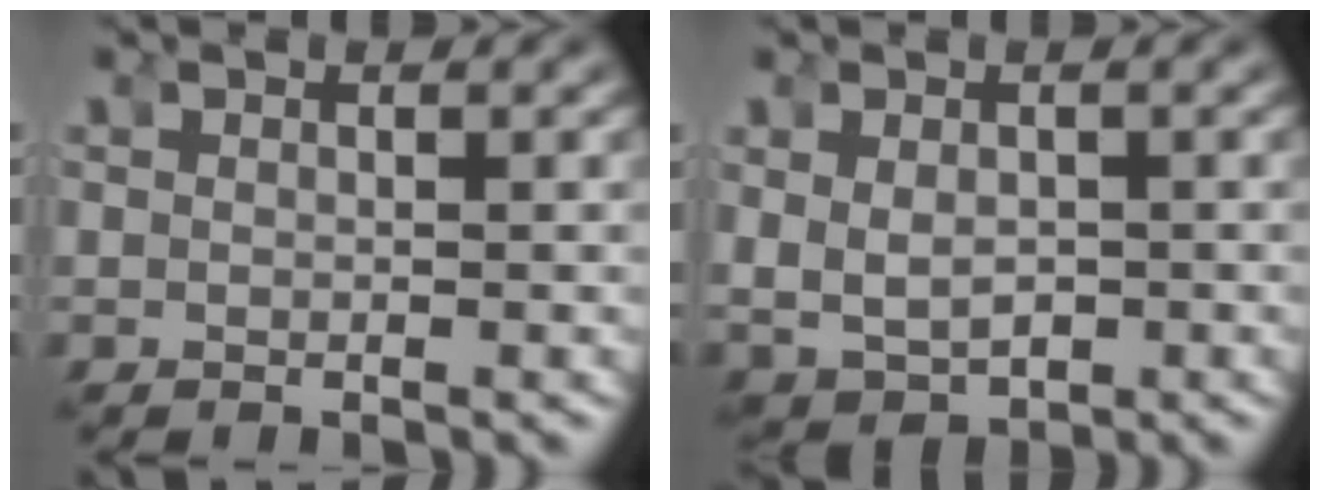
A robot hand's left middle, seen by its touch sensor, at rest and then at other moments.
{"total": 3.6, "force": [-0.3, 3.6, 0.3], "torque": [-0.027, -0.017, 0.001]}